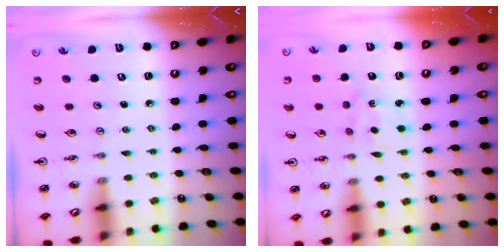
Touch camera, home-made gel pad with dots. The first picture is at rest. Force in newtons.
{"total": 3.1, "press": 3.1, "slide": 0.2}